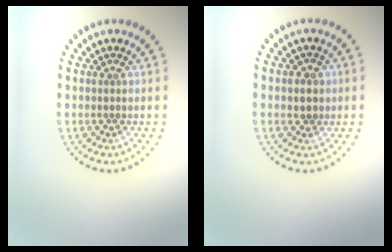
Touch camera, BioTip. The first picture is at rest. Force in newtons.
{"total": 1.3, "press": 1.2, "slide": 0.5}